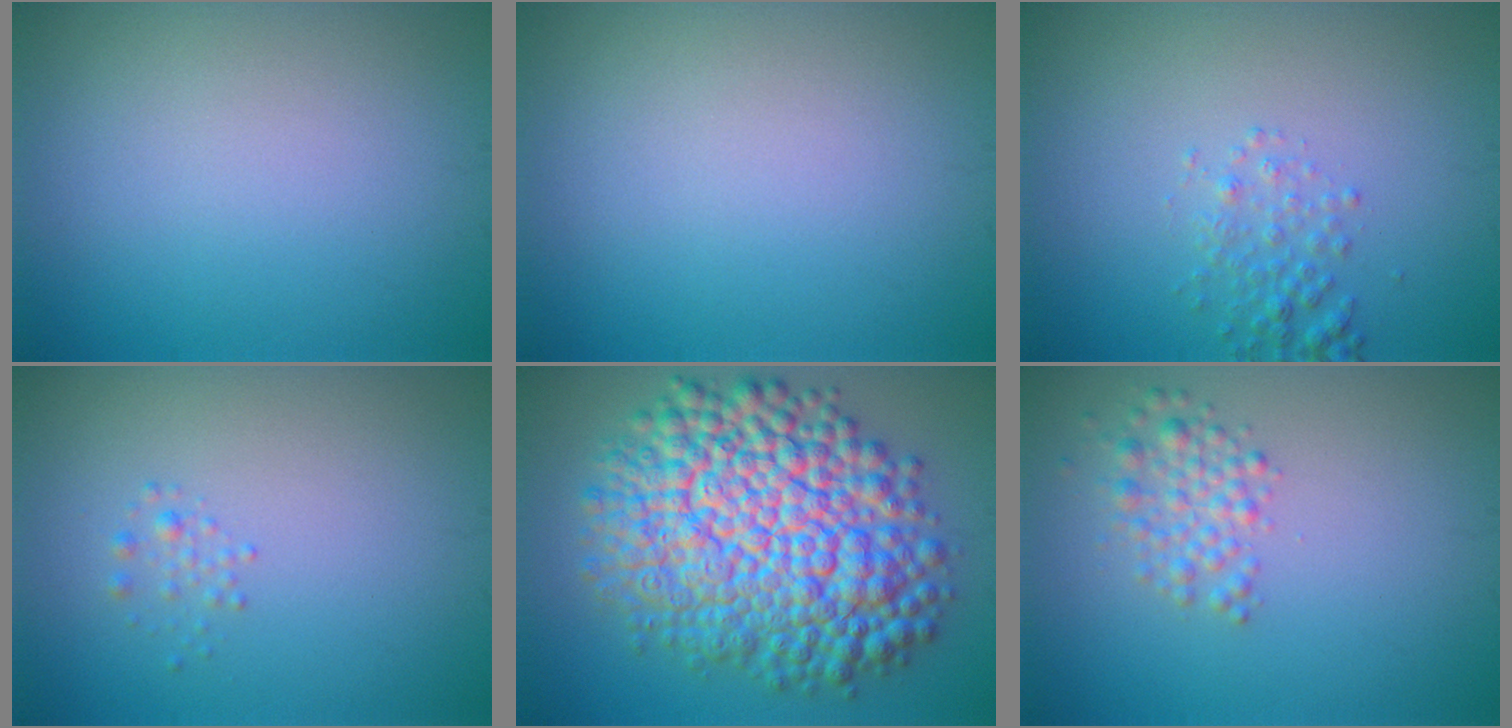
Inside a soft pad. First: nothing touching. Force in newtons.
{"total": 0.0}
{"total": 1.7, "press": 1.7, "slide": 0.1}
{"total": 0.9, "press": 0.9, "slide": 0.1}
{"total": 14.5, "press": 14.5, "slide": 0.3}
{"total": 2.3, "press": 2.3, "slide": 0.1}